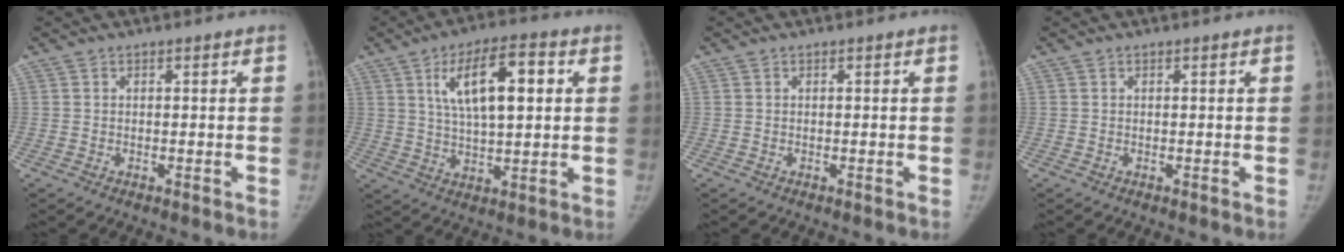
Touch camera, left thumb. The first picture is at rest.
{"total": 13.1, "force": [4.0, 5.2, 11.4], "torque": [-0.177, -0.001, 0.067]}
{"total": 0.0}
{"total": 0.0}